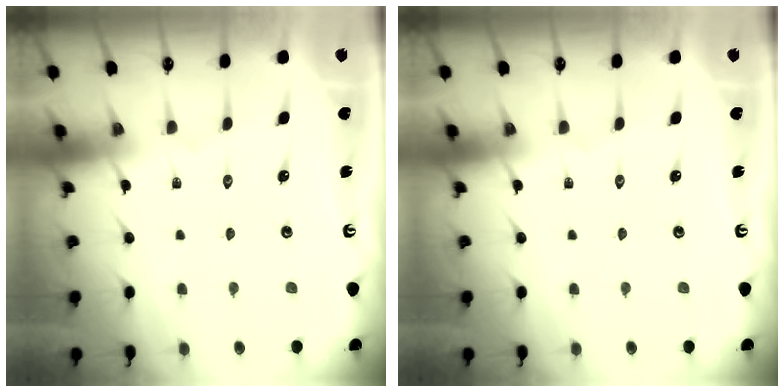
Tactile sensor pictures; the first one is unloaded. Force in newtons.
{"total": 0.0}